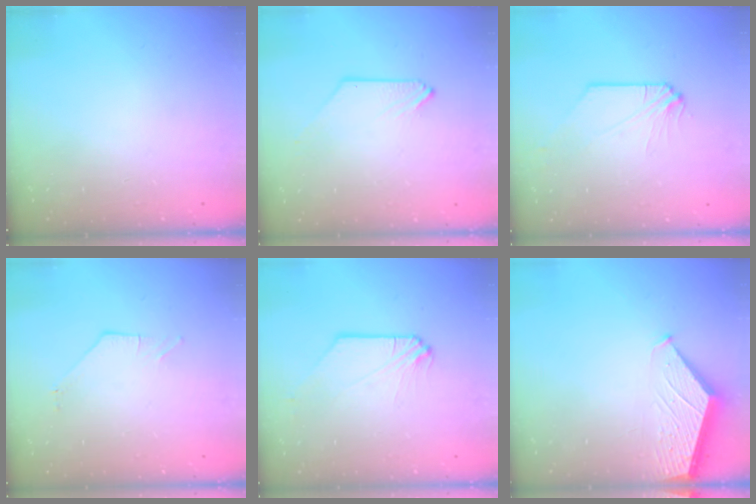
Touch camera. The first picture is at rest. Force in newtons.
{"total": 0.0}
{"total": 0.7, "press": 0.7, "slide": 0.0}
{"total": 1.5, "press": 1.5, "slide": 0.3}
{"total": 0.8, "press": 0.8, "slide": 0.2}
{"total": 1.6, "press": 1.6, "slide": 0.2}